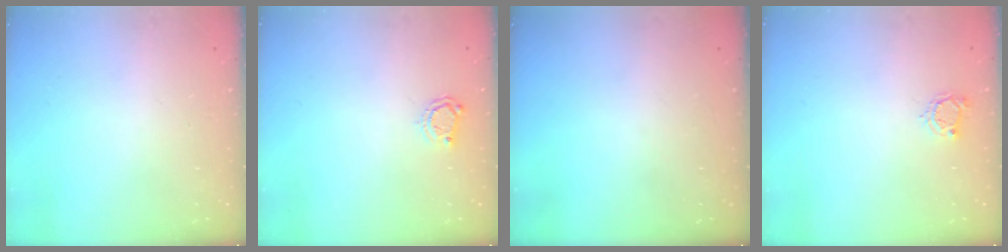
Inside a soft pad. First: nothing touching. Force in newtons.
{"total": 3.9, "press": 3.9, "slide": 0.6}
{"total": 0.0}
{"total": 4.5, "press": 4.4, "slide": 0.4}